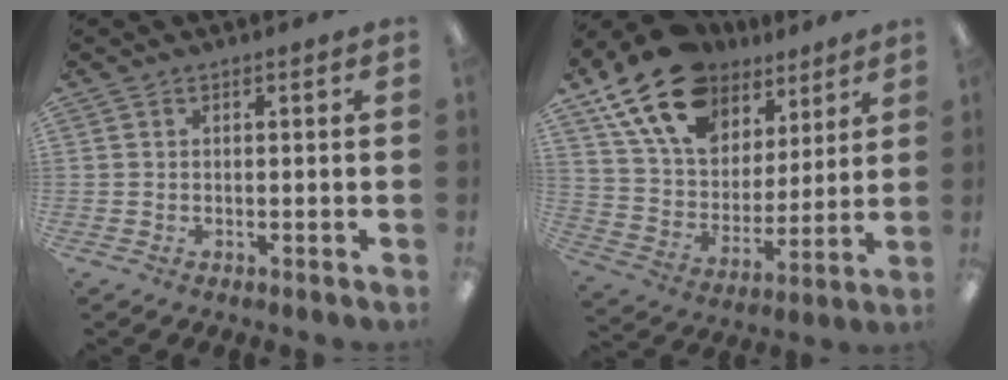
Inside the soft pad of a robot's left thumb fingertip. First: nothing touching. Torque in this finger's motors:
{"motor_torque": [1.73, 1.85, 1.40, -1.37, 0.30]}